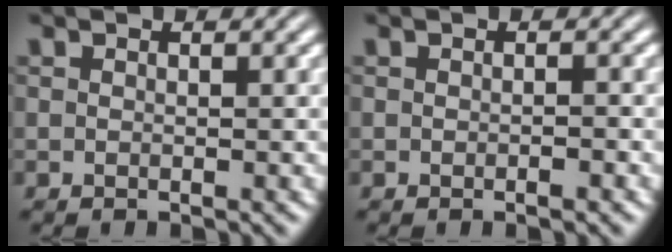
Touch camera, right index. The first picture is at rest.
{"total": 0.6, "force": [-0.5, 0.0, 0.4], "torque": [-0.005, 0.004, -0.011]}